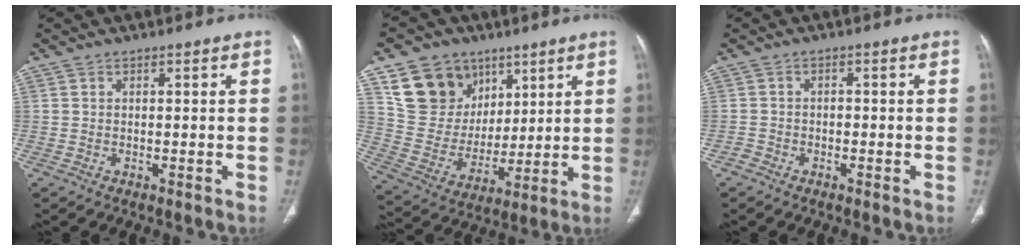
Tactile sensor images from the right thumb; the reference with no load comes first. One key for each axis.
{"total": 16.3, "fx": 8.6, "fy": 12.7, "fz": 5.6, "tx": -0.069, "ty": -0.028, "tz": 0.172}
{"total": 1.7, "fx": -1.1, "fy": 1.2, "fz": 0.1, "tx": 0.000, "ty": 0.008, "tz": -0.025}